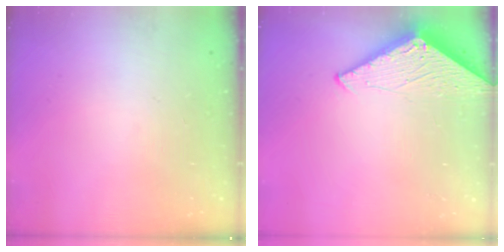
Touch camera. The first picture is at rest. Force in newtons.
{"total": 2.8, "press": 2.8, "slide": 0.2}